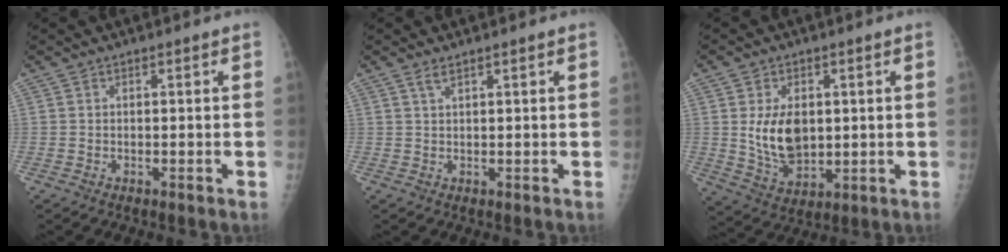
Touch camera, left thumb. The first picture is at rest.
{"total": 1.2, "force": [0.8, 0.2, 0.9], "torque": [-0.019, 0.002, 0.020]}
{"total": 9.8, "force": [1.2, 6.4, 7.3], "torque": [-0.107, -0.018, 0.036]}